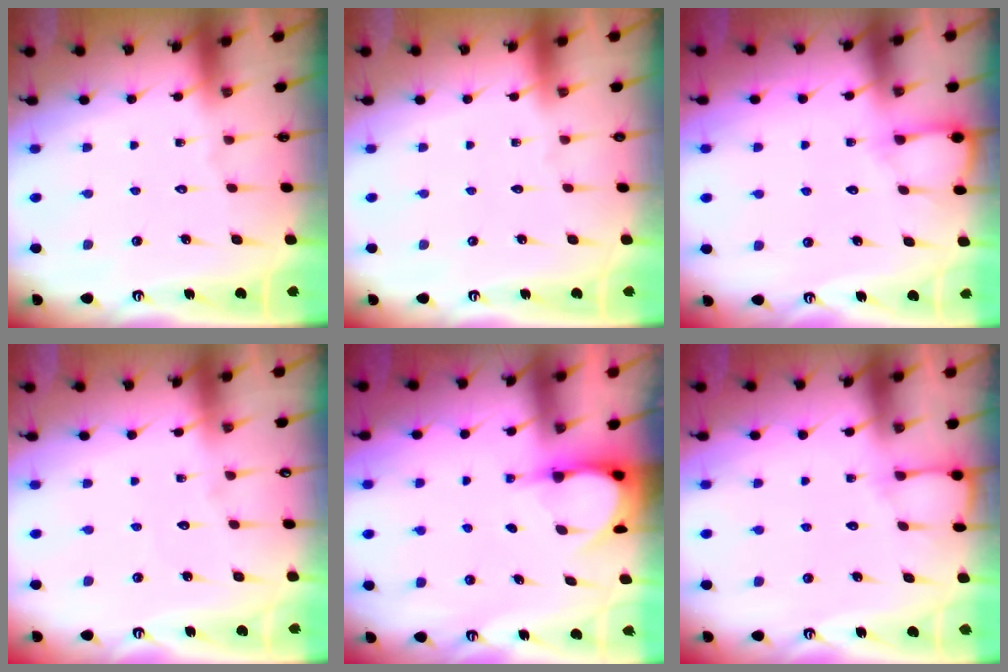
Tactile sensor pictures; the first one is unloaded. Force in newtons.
{"total": 0.0}
{"total": 4.2, "press": 4.2, "slide": 0.5}
{"total": 2.0, "press": 2.0, "slide": 0.2}
{"total": 4.0, "press": 4.0, "slide": 0.3}
{"total": 4.3, "press": 4.3, "slide": 0.4}